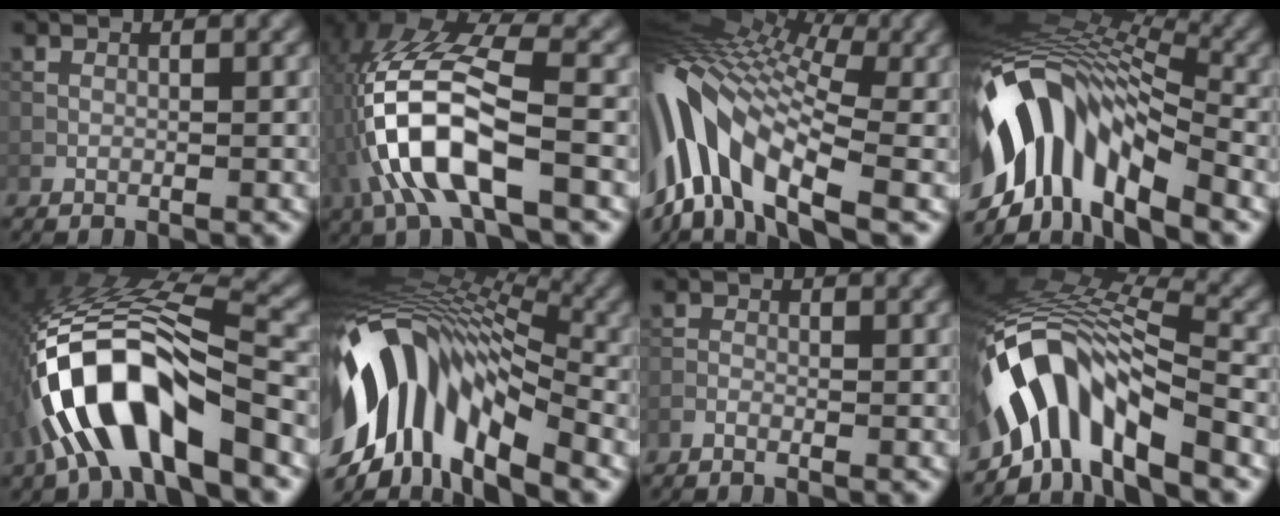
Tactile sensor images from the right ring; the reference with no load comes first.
{"total": 11.4, "force": [-3.4, 4.7, 9.8], "torque": [-0.222, 0.006, -0.063]}
{"total": 15.0, "force": [-1.1, 7.2, 13.1], "torque": [-0.287, 0.017, -0.016]}
{"total": 13.7, "force": [-4.3, 6.4, 11.3], "torque": [-0.206, 0.021, -0.077]}
{"total": 13.0, "force": [-4.8, 4.5, 11.3], "torque": [-0.214, 0.018, -0.084]}
{"total": 14.7, "force": [-3.4, 7.6, 12.1], "torque": [-0.222, 0.017, -0.059]}
{"total": 0.7, "force": [-0.6, 0.2, 0.3], "torque": [-0.008, -0.001, -0.014]}
{"total": 11.4, "force": [-5.7, 4.0, 9.0], "torque": [-0.158, 0.017, -0.098]}